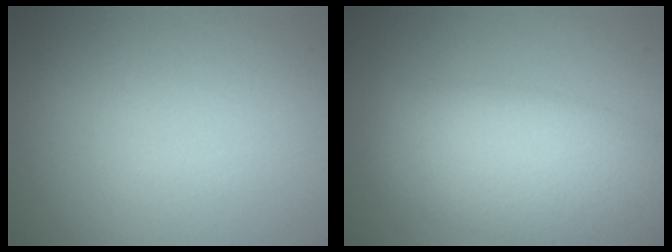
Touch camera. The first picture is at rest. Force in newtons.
{"total": 8.2, "press": 8.2, "slide": 0.5}